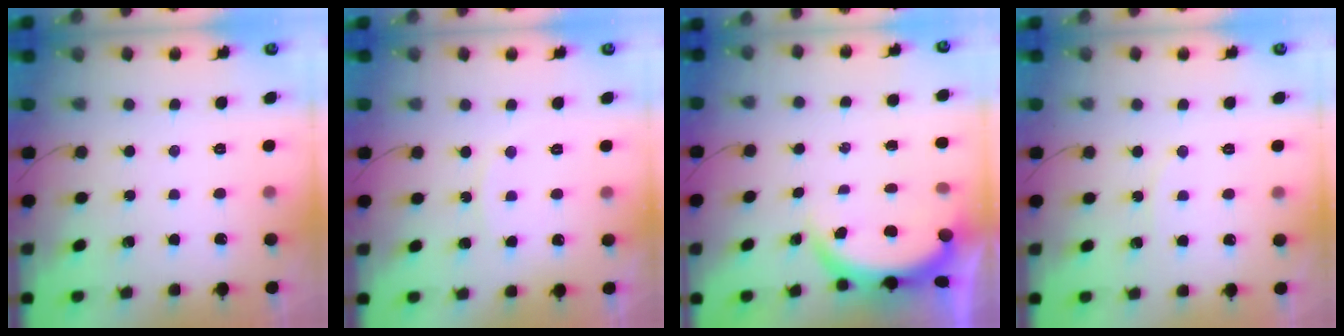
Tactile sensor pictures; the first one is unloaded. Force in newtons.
{"total": 4.4, "press": 4.4, "slide": 0.5}
{"total": 3.9, "press": 3.9, "slide": 0.1}
{"total": 4.4, "press": 4.3, "slide": 0.8}